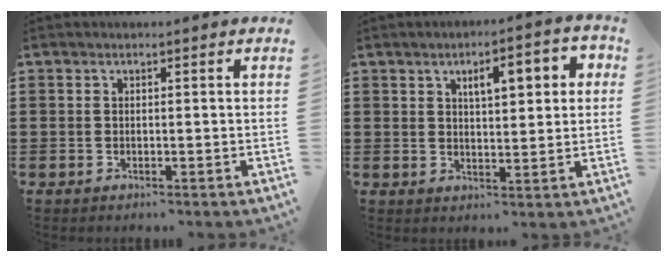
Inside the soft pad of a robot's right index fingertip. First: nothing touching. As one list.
[{"total": 5.6, "force": [2.1, 2.1, 4.7], "torque": [-0.073, 0.000, 0.027]}]